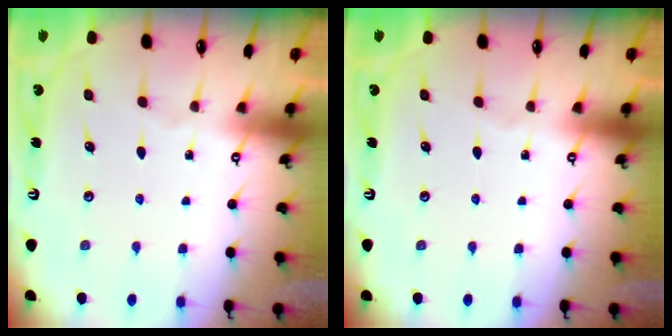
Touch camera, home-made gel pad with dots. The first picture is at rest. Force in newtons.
{"total": 0.0}